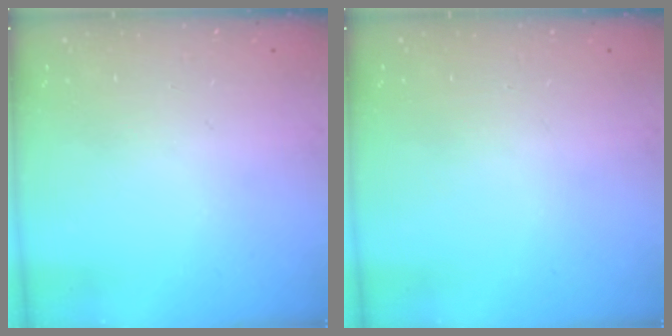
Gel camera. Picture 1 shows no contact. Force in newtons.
{"total": 0.0}